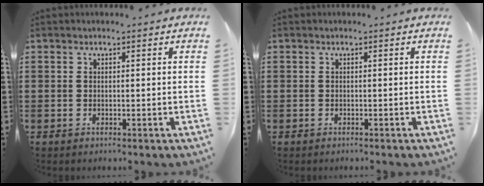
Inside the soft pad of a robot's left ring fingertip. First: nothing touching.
{"total": 0.0}